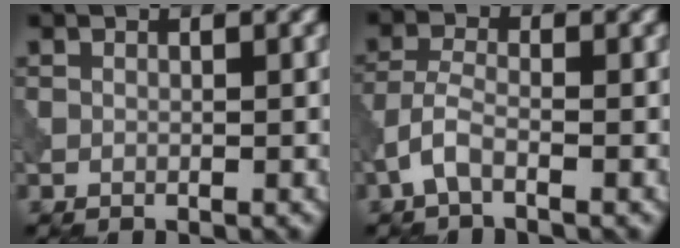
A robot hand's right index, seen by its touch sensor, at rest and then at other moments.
{"total": 2.5, "force": [-1.4, 0.9, 1.8], "torque": [-0.045, 0.005, -0.038]}